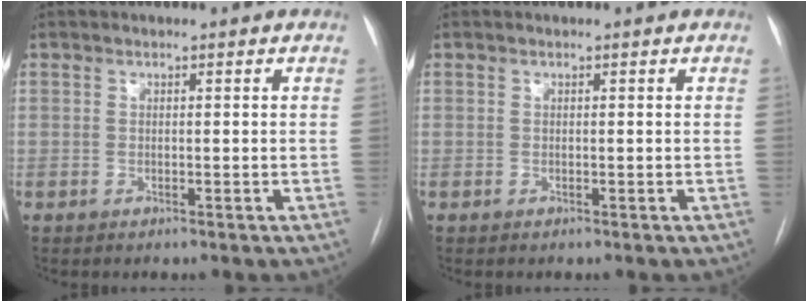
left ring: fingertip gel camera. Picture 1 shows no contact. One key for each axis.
{"total": 0.0}